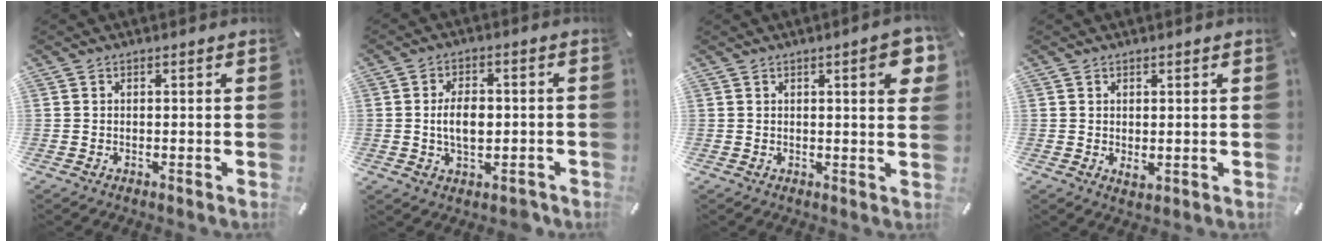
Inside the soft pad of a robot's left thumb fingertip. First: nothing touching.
{"total": 7.3, "force": [-0.8, 4.7, 5.6], "torque": [-0.098, 0.003, -0.017]}
{"total": 6.9, "force": [2.2, 1.6, 6.3], "torque": [-0.087, -0.005, 0.032]}
{"total": 1.5, "force": [0.3, 1.0, 1.0], "torque": [-0.013, -0.002, 0.004]}